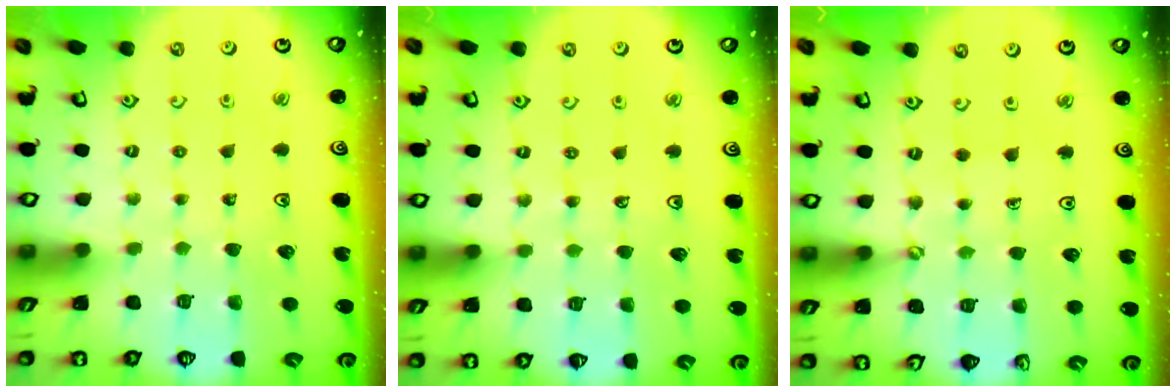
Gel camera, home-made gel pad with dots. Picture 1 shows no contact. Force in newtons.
{"total": 3.5, "press": 3.4, "slide": 0.8}
{"total": 1.1, "press": 1.1, "slide": 0.1}